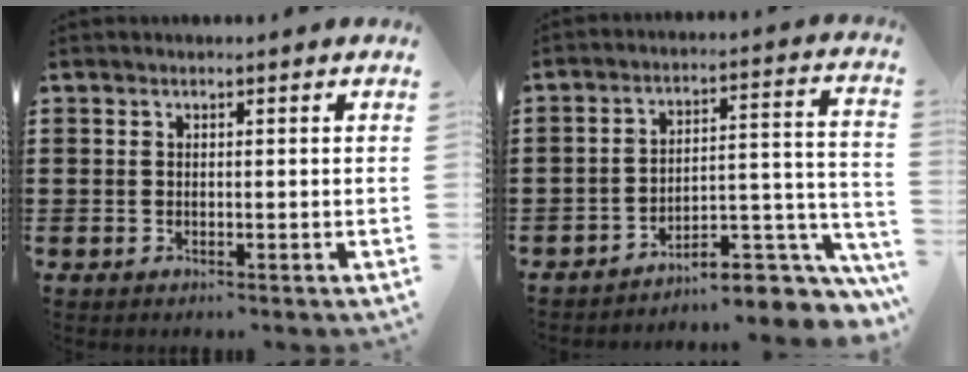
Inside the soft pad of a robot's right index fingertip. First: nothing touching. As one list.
[{"total": 8.0, "force": [-6.7, 2.4, 3.7], "torque": [-0.041, 0.007, -0.125]}]